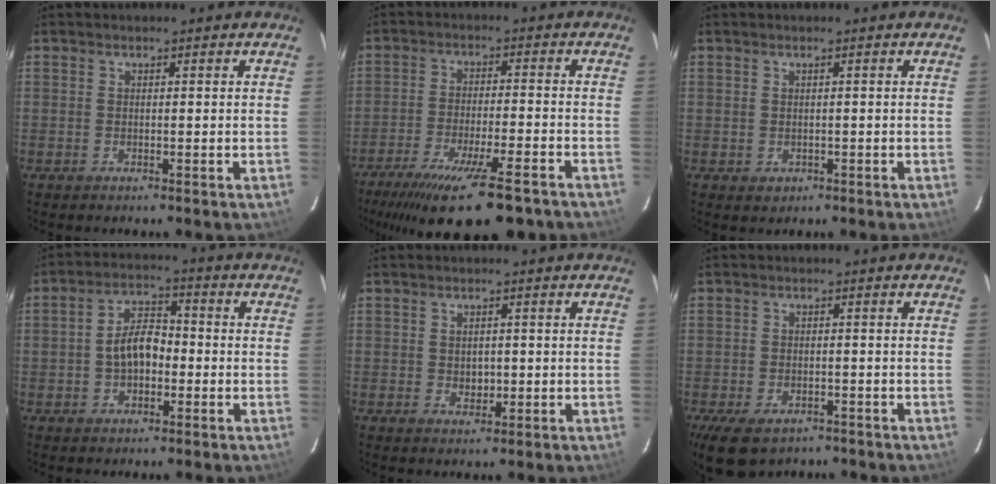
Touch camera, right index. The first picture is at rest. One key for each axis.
{"total": 17.8, "fx": -13.2, "fy": 3.7, "fz": 11.4, "tx": -0.217, "ty": -0.051, "tz": -0.207}
{"total": 1.4, "fx": -0.1, "fy": 1.3, "fz": 0.3, "tx": -0.001, "ty": -0.001, "tz": 0.003}
{"total": 7.1, "fx": -1.3, "fy": 4.4, "fz": 5.4, "tx": -0.099, "ty": 0.021, "tz": -0.016}
{"total": 2.4, "fx": -0.1, "fy": 2.1, "fz": 1.2, "tx": -0.017, "ty": 0.000, "tz": 0.002}
{"total": 9.0, "fx": -5.8, "fy": 4.9, "fz": 4.7, "tx": -0.103, "ty": -0.019, "tz": -0.089}